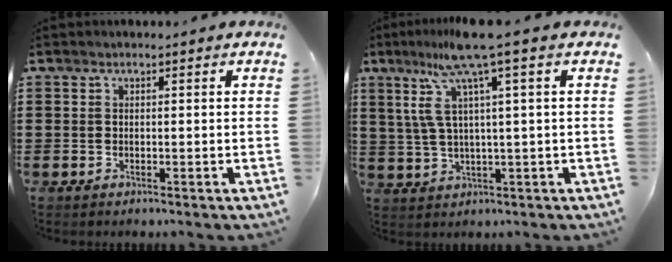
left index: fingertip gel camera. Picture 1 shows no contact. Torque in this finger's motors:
{"motor_torque": [1.78, -0.35, 1.05, 0.21]}